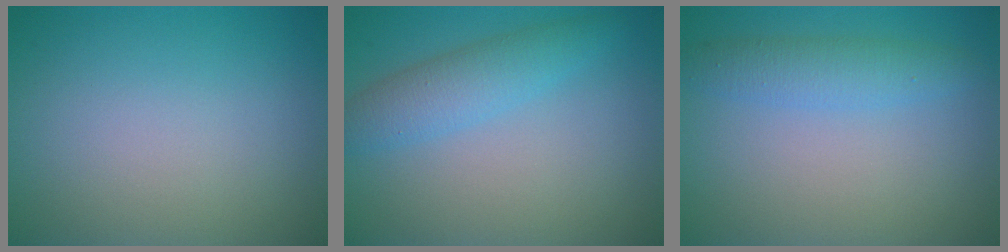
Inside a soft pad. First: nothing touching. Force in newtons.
{"total": 3.2, "press": 3.2, "slide": 0.1}
{"total": 2.8, "press": 2.8, "slide": 0.0}